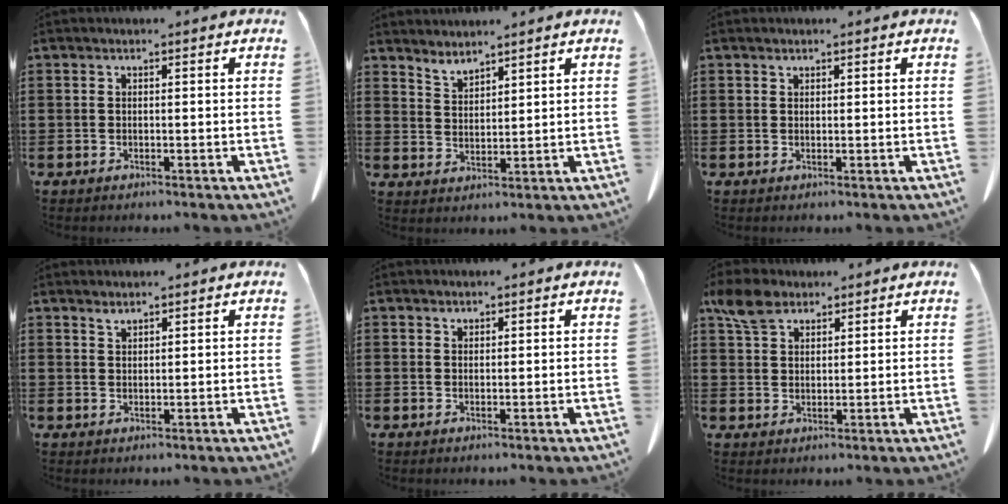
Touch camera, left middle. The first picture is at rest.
{"total": 3.0, "force": [3.0, 0.2, 0.1], "torque": [-0.010, -0.012, 0.058]}
{"total": 0.7, "force": [0.6, 0.2, 0.1], "torque": [-0.004, -0.002, 0.014]}
{"total": 1.5, "force": [1.4, 0.2, 0.4], "torque": [-0.010, -0.002, 0.027]}
{"total": 0.9, "force": [0.8, 0.3, 0.2], "torque": [-0.006, -0.002, 0.017]}
{"total": 5.8, "force": [4.1, 3.4, 2.3], "torque": [-0.054, 0.001, 0.078]}